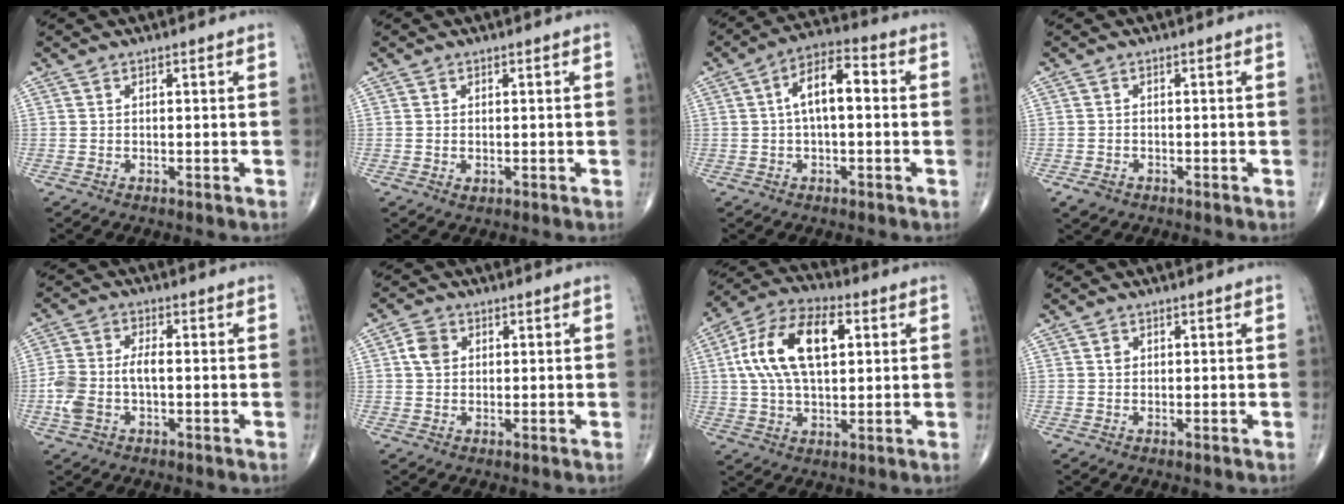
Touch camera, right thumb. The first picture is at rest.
{"total": 1.0, "force": [-0.1, 0.6, 0.7], "torque": [-0.011, -0.001, 0.000]}
{"total": 8.9, "force": [0.8, 4.0, 7.9], "torque": [-0.137, 0.031, 0.005]}
{"total": 1.9, "force": [-1.1, 1.4, 0.7], "torque": [-0.010, 0.004, -0.016]}
{"total": 7.9, "force": [-1.3, 4.3, 6.5], "torque": [-0.158, 0.021, -0.025]}
{"total": 3.8, "force": [0.8, 3.0, 2.1], "torque": [-0.032, 0.002, 0.012]}
{"total": 16.7, "force": [3.6, 8.8, 13.7], "torque": [-0.253, 0.022, 0.061]}
{"total": 1.0, "force": [0.3, 0.9, 0.5], "torque": [-0.003, 0.001, 0.005]}